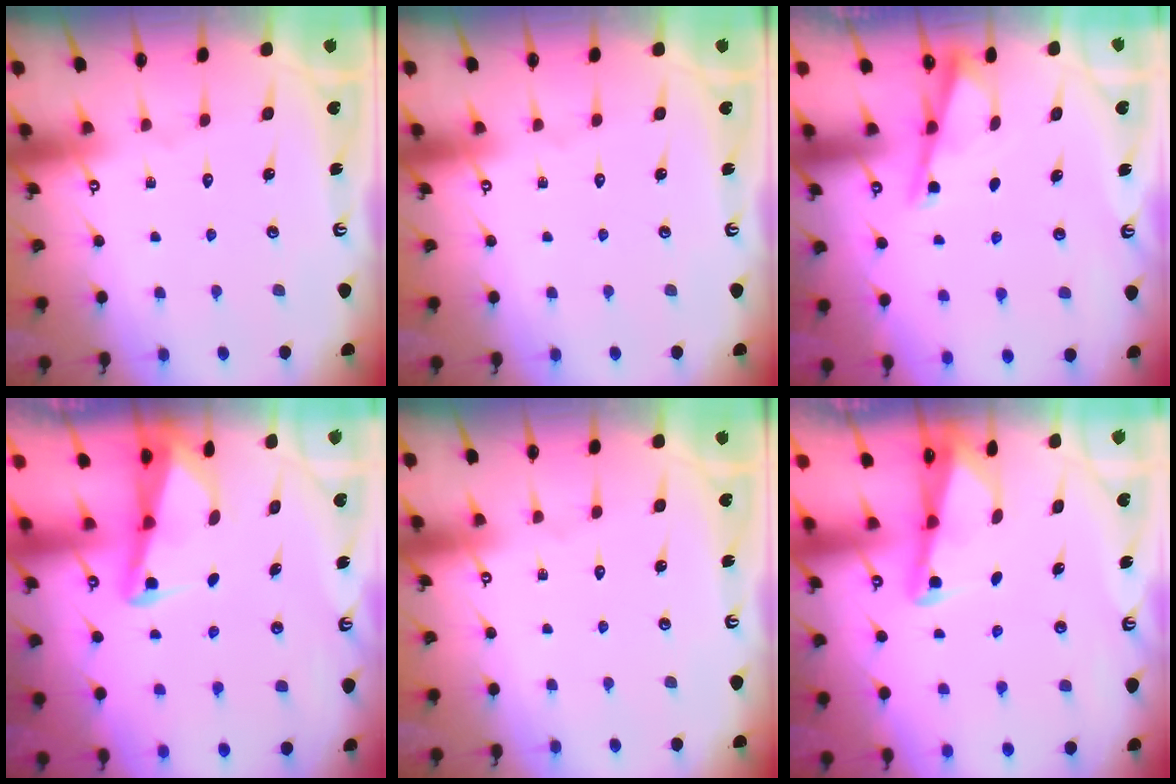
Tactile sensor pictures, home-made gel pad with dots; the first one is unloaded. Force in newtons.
{"total": 0.0}
{"total": 2.8, "press": 2.8, "slide": 0.3}
{"total": 2.7, "press": 2.6, "slide": 0.6}
{"total": 0.0}
{"total": 2.1, "press": 2.1, "slide": 0.3}